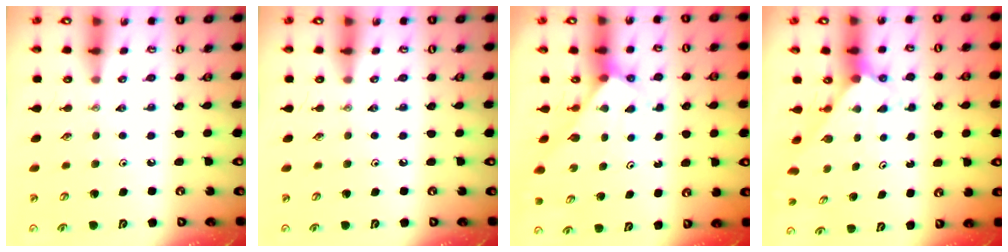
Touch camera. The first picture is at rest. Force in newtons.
{"total": 0.0}
{"total": 2.9, "press": 2.9, "slide": 0.2}
{"total": 2.4, "press": 2.4, "slide": 0.3}